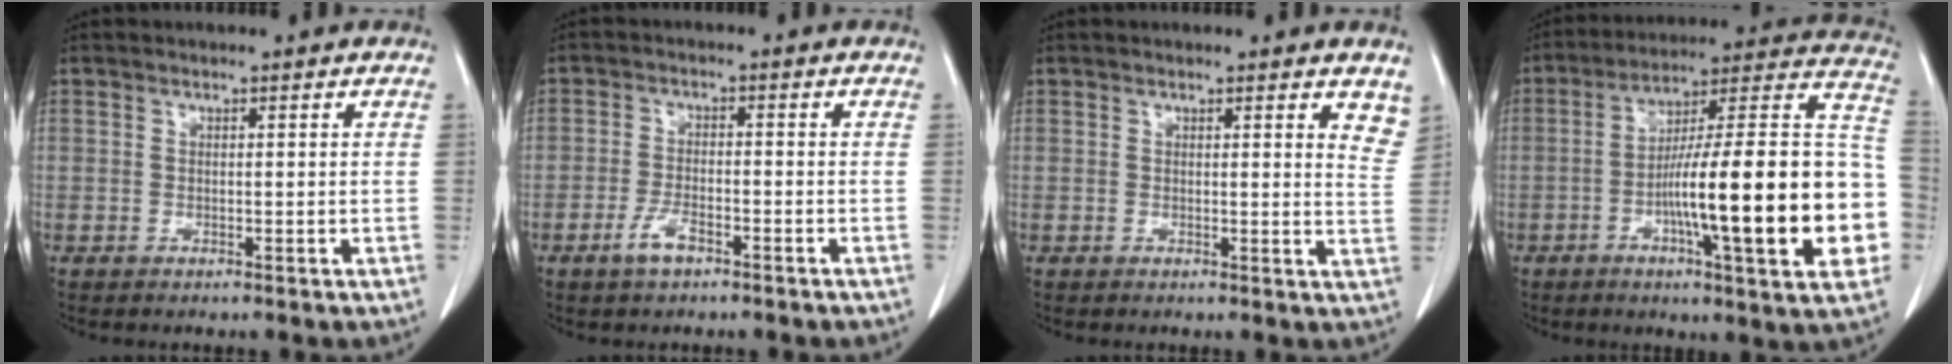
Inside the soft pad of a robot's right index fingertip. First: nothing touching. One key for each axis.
{"total": 3.7, "fx": -2.4, "fy": 1.2, "fz": 2.6, "tx": -0.054, "ty": 0.003, "tz": -0.043}
{"total": 4.8, "fx": 3.9, "fy": 1.0, "fz": 2.5, "tx": -0.019, "ty": -0.017, "tz": 0.026}
{"total": 26.5, "fx": -5.4, "fy": 2.8, "fz": 25.8, "tx": -0.302, "ty": 0.017, "tz": -0.086}